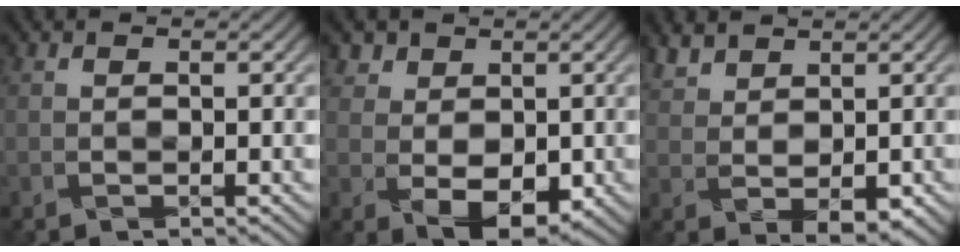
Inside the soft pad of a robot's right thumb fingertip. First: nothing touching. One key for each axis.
{"total": 5.2, "fx": 1.1, "fy": 4.0, "fz": 3.1, "tx": -0.065, "ty": -0.008, "tz": 0.021}
{"total": 3.8, "fx": 2.3, "fy": 2.1, "fz": 2.2, "tx": -0.053, "ty": 0.003, "tz": 0.054}